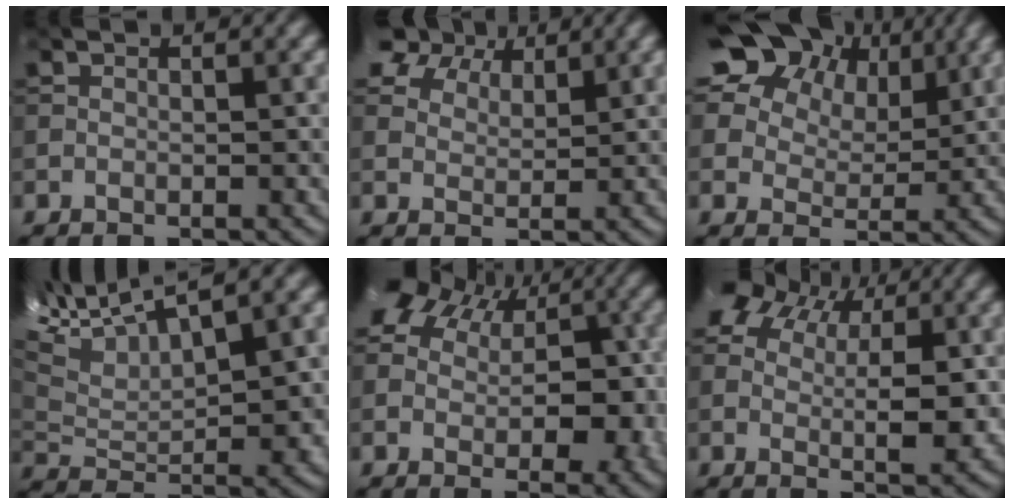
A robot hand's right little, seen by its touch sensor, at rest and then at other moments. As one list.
[{"total": 7.2, "force": [5.5, 3.6, 3.1], "torque": [-0.075, 0.007, 0.094]}, {"total": 19.0, "force": [11.1, 12.3, 9.3], "torque": [-0.218, 0.056, 0.218]}, {"total": 10.4, "force": [5.9, 3.7, 7.8], "torque": [-0.165, 0.021, 0.107]}, {"total": 11.5, "force": [1.8, 8.1, 8.0], "torque": [-0.102, 0.005, 0.035]}, {"total": 8.0, "force": [2.6, 4.8, 5.9], "torque": [-0.096, 0.004, 0.041]}]